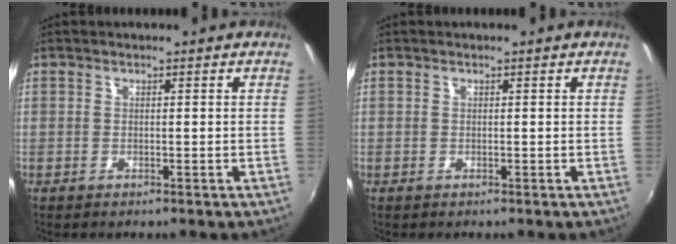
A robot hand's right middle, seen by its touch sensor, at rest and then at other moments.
{"total": 0.0}